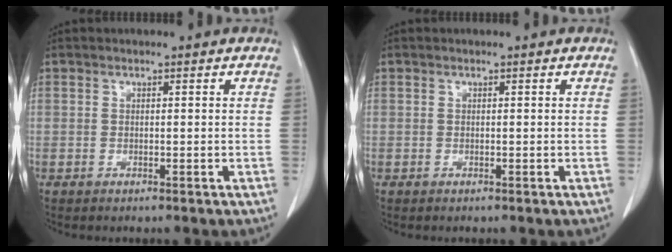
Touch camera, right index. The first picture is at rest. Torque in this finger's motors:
{"motor_torque": [-0.06, 0.07, 0.00, 0.00]}